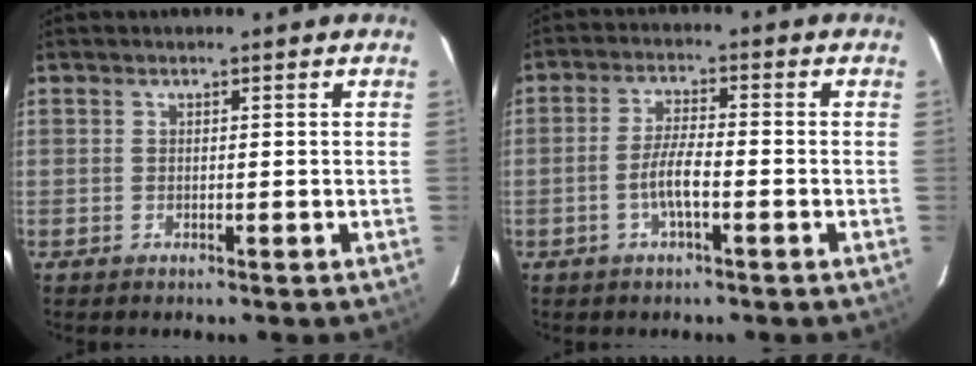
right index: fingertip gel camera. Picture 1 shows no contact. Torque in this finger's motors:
{"motor_torque": [0.75, -0.26, 0.33, 0.07]}